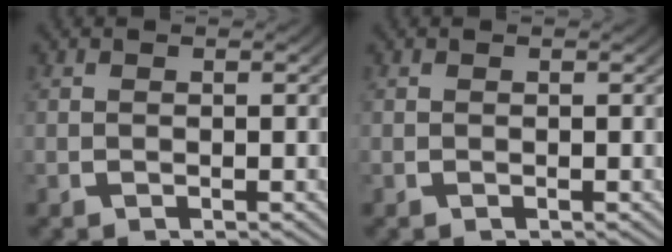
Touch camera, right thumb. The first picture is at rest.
{"total": 0.0}